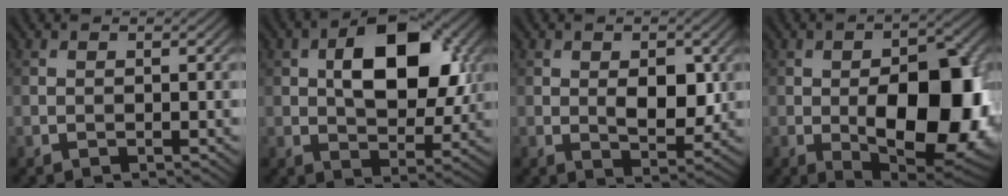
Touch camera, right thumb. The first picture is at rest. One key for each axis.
{"total": 11.4, "fx": 2.4, "fy": 6.4, "fz": 9.1, "tx": -0.143, "ty": 0.006, "tz": 0.035}
{"total": 5.2, "fx": 0.4, "fy": 2.9, "fz": 4.3, "tx": -0.068, "ty": -0.007, "tz": 0.011}
{"total": 16.2, "fx": -2.5, "fy": 8.5, "fz": 13.6, "tx": -0.167, "ty": -0.012, "tz": -0.032}